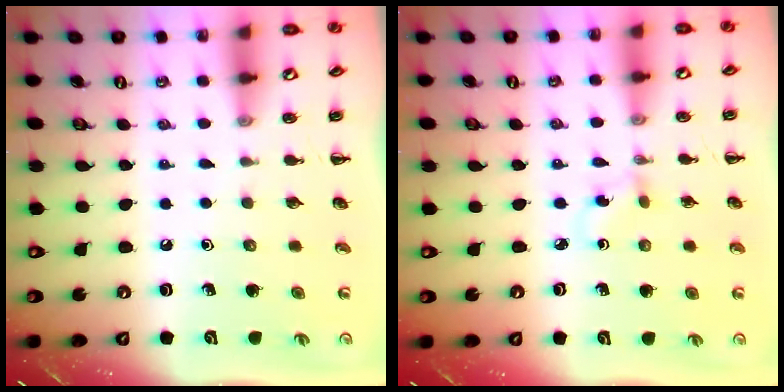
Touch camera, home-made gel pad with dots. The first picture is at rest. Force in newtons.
{"total": 2.1, "press": 1.9, "slide": 0.9}